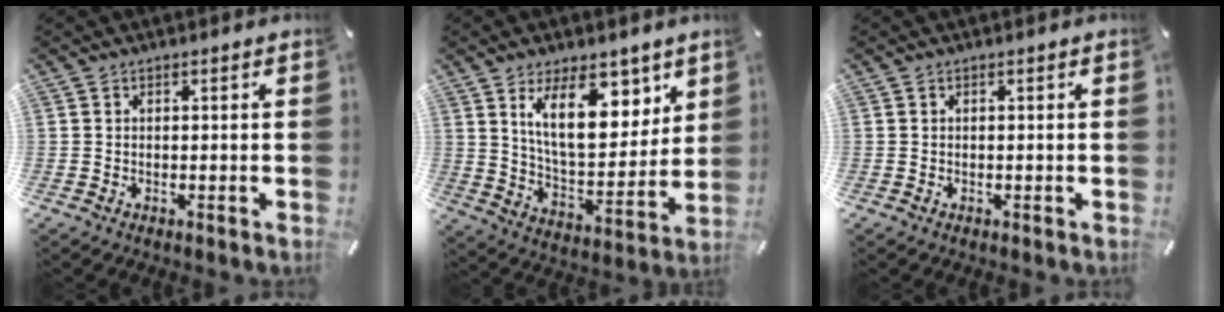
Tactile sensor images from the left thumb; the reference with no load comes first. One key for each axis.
{"total": 17.1, "fx": 9.0, "fy": 8.9, "fz": 11.5, "tx": -0.182, "ty": -0.032, "tz": 0.158}
{"total": 0.0}